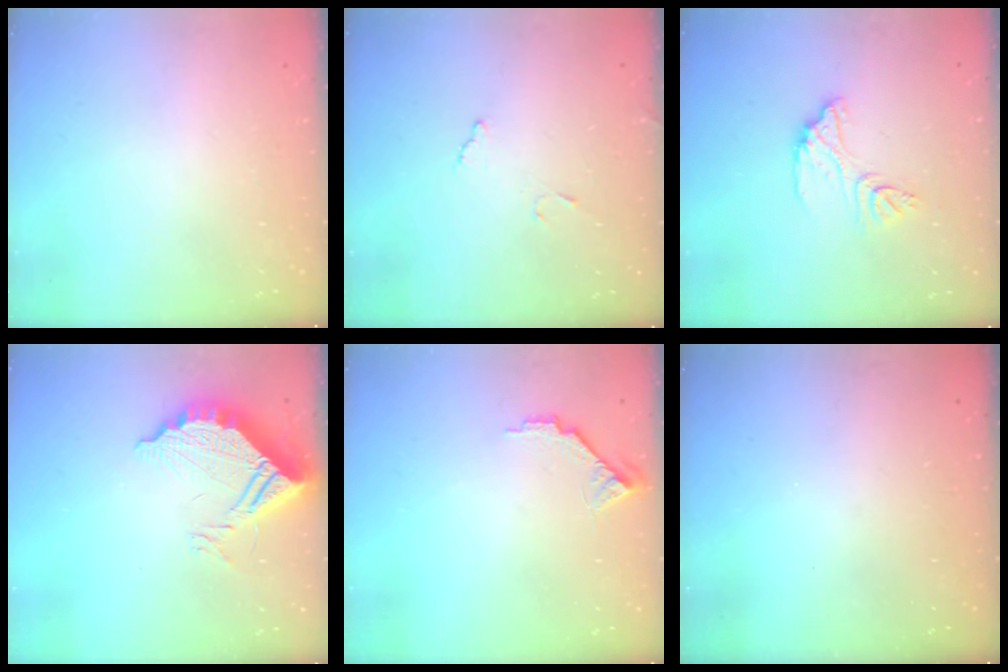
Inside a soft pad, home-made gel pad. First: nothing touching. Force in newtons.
{"total": 6.3, "press": 6.3, "slide": 0.4}
{"total": 11.1, "press": 11.0, "slide": 1.0}
{"total": 13.6, "press": 13.6, "slide": 1.1}
{"total": 6.9, "press": 6.9, "slide": 0.6}
{"total": 3.3, "press": 3.3, "slide": 0.1}